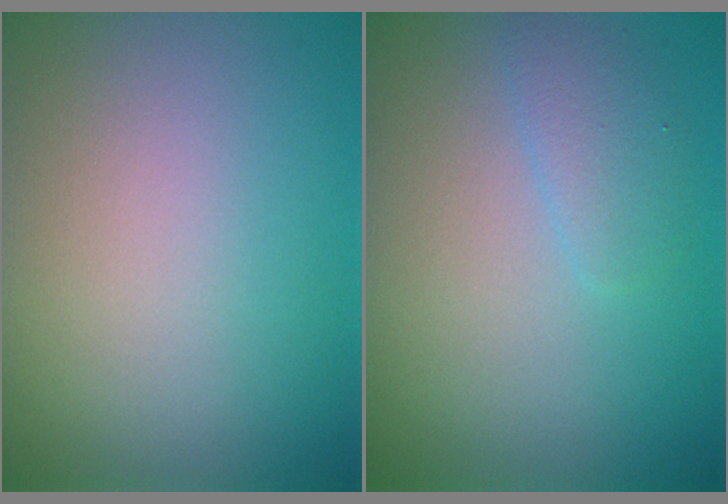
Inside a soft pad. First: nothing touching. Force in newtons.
{"total": 1.6, "press": 1.6, "slide": 0.0}